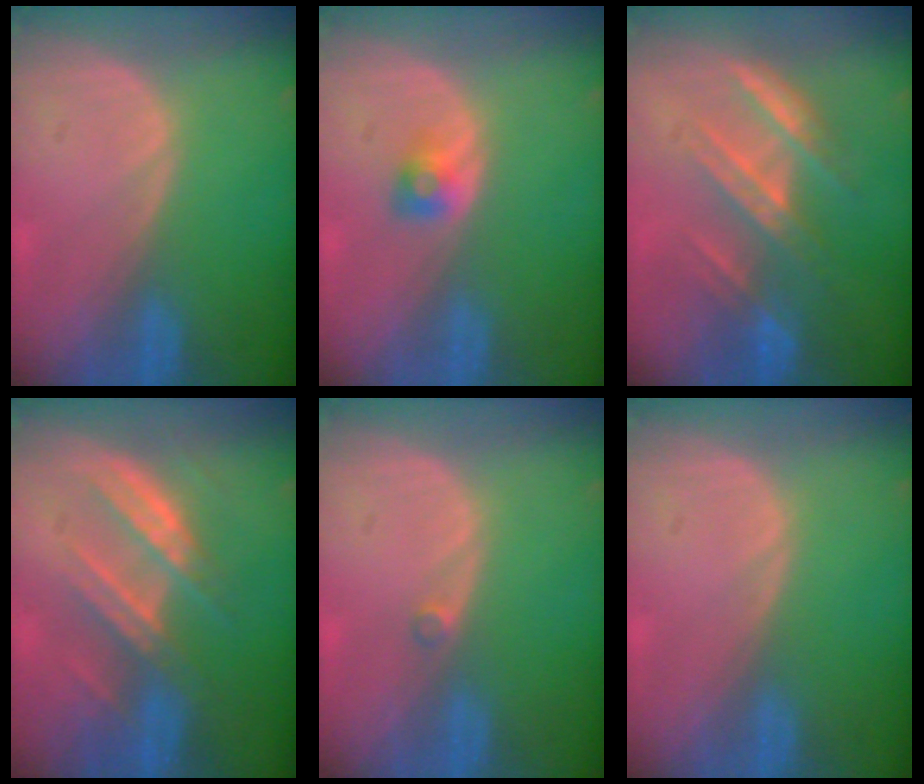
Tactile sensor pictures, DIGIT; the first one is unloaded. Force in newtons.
{"total": 2.0, "press": 2.0, "slide": 0.3}
{"total": 7.1, "press": 6.7, "slide": 2.5}
{"total": 7.3, "press": 7.0, "slide": 1.9}
{"total": 1.0, "press": 0.8, "slide": 0.5}
{"total": 0.0}